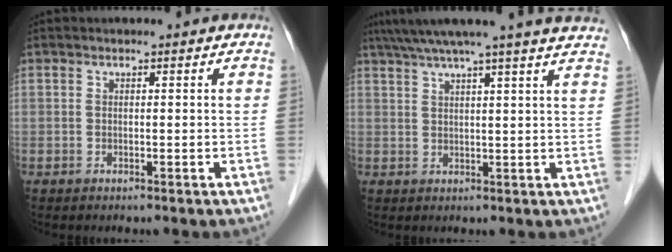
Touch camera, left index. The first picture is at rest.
{"total": 15.5, "force": [13.4, -1.0, 7.7], "torque": [-0.131, 0.016, 0.169]}